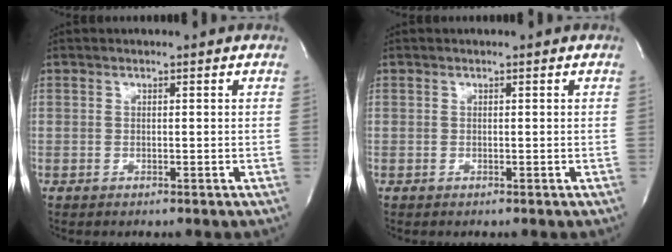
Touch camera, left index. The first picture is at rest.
{"total": 0.0}